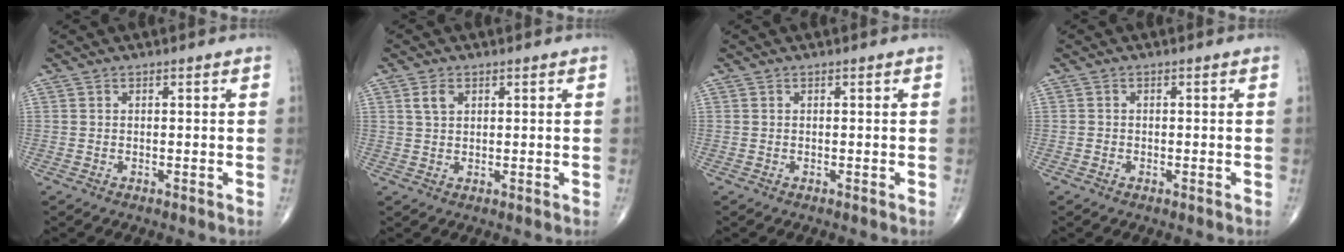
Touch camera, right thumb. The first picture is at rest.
{"total": 2.8, "force": [1.2, 1.8, 1.8], "torque": [-0.029, 0.001, 0.026]}
{"total": 0.0}
{"total": 0.6, "force": [-0.2, 0.5, 0.2], "torque": [-0.003, 0.002, -0.007]}